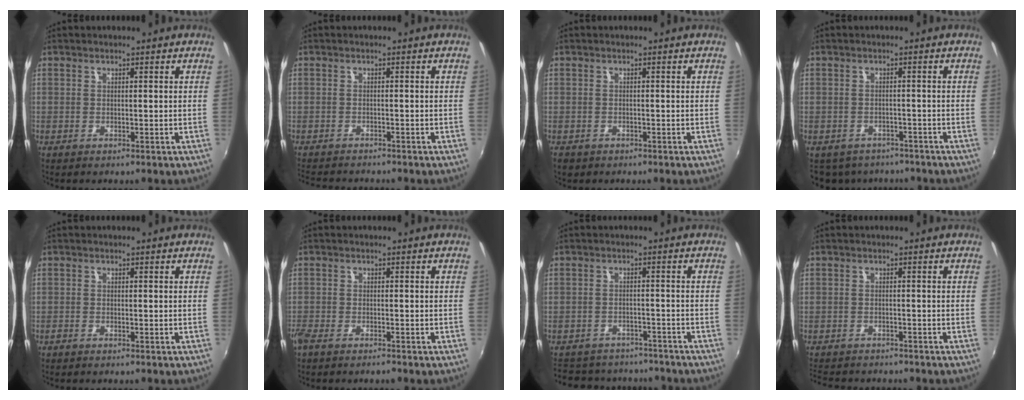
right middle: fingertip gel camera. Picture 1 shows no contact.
{"total": 5.4, "force": [-5.1, 0.8, 1.6], "torque": [-0.045, -0.018, -0.083]}
{"total": 1.6, "force": [-0.9, 1.2, 0.5], "torque": [-0.015, -0.005, -0.013]}
{"total": 7.3, "force": [-5.8, 3.9, 1.9], "torque": [-0.048, -0.010, -0.075]}
{"total": 0.6, "force": [-0.6, 0.2, 0.2], "torque": [-0.004, -0.002, -0.014]}
{"total": 3.1, "force": [-2.7, 0.6, 1.5], "torque": [-0.043, -0.012, -0.055]}
{"total": 14.3, "force": [-12.3, 5.7, 4.5], "torque": [-0.106, 0.014, -0.164]}
{"total": 6.7, "force": [-6.2, 1.9, 2.1], "torque": [-0.056, -0.015, -0.094]}